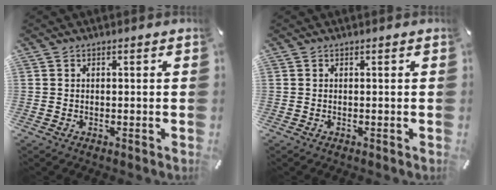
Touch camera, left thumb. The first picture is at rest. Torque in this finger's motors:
{"motor_torque": [0.00, 0.00, 0.00, 0.00, 0.00]}